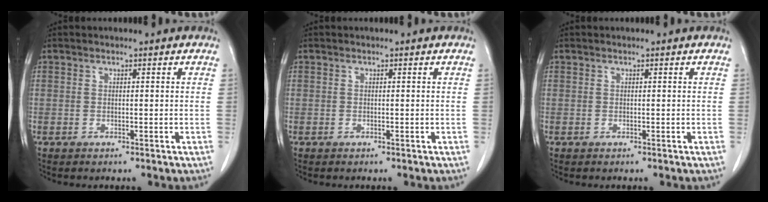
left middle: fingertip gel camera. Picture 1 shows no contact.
{"total": 0.0}
{"total": 0.0}